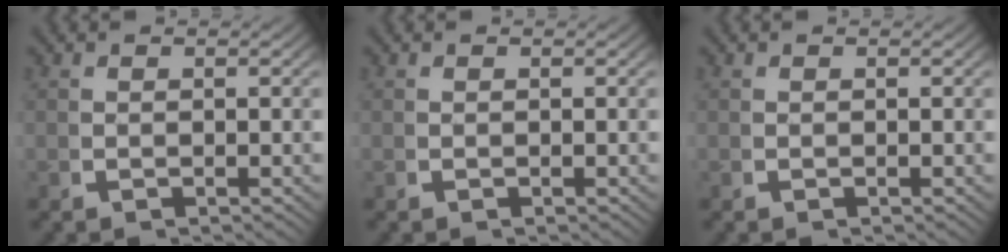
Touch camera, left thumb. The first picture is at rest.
{"total": 0.0}
{"total": 0.0}